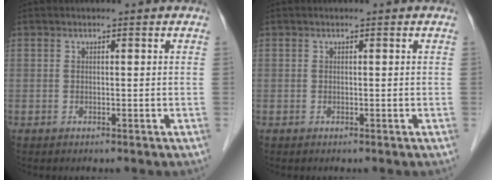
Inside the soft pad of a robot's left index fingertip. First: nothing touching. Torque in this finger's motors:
{"motor_torque": [0.00, 0.00, 0.00, 0.00]}